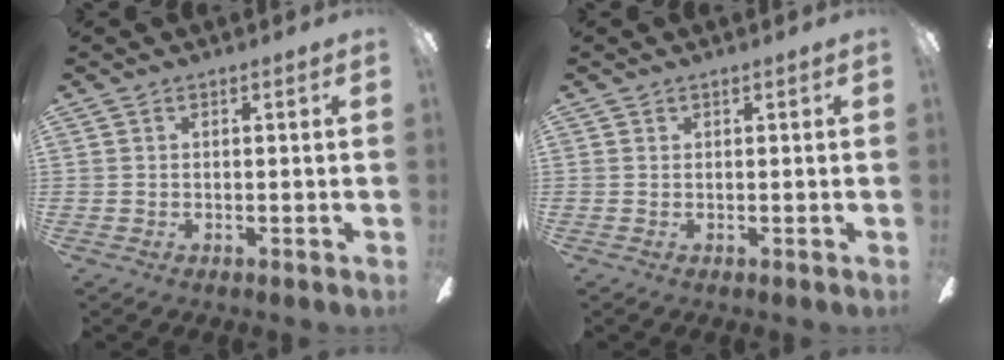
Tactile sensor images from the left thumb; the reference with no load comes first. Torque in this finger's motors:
{"motor_torque": [0.00, 0.00, -0.07, 0.07, 0.00]}